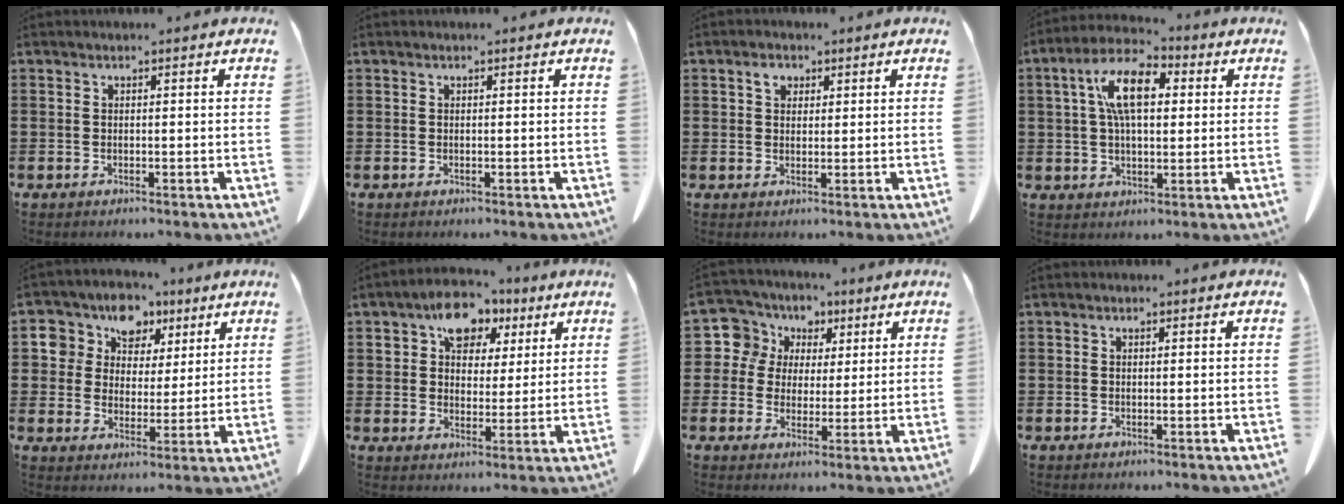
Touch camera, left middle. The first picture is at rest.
{"total": 0.0}
{"total": 2.4, "force": [1.2, 1.6, 1.3], "torque": [-0.022, 0.003, 0.019]}
{"total": 9.6, "force": [2.8, 4.7, 7.9], "torque": [-0.170, 0.018, 0.046]}
{"total": 8.0, "force": [4.7, 6.4, 1.5], "torque": [-0.069, -0.014, 0.083]}
{"total": 8.0, "force": [4.6, 5.5, 3.6], "torque": [-0.076, 0.008, 0.079]}
{"total": 7.5, "force": [2.6, 6.9, 1.1], "torque": [-0.059, -0.002, 0.046]}
{"total": 0.0}